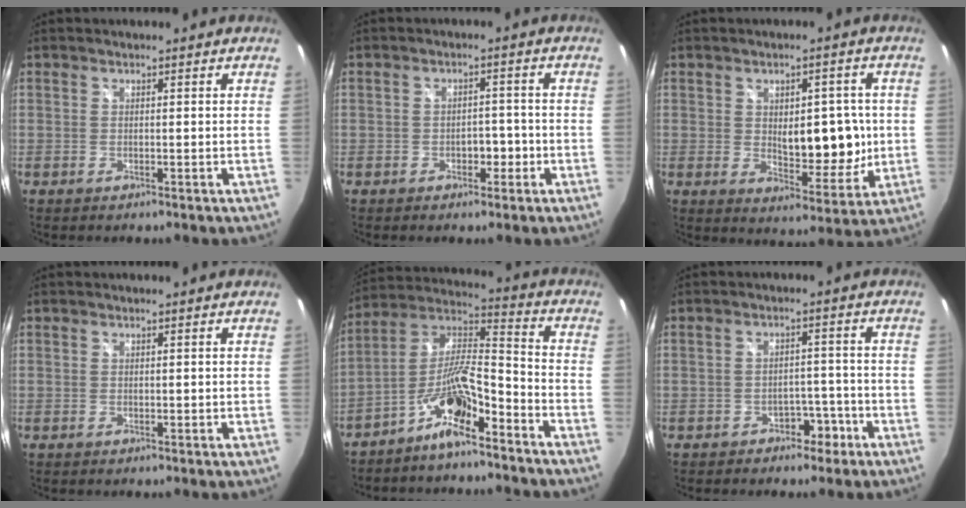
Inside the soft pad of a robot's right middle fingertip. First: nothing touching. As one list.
[{"total": 2.5, "force": [-0.9, 2.0, 1.2], "torque": [-0.019, 0.008, -0.011]}, {"total": 9.9, "force": [0.8, 5.3, 8.3], "torque": [-0.114, -0.008, 0.024]}, {"total": 0.6, "force": [0.6, 0.0, 0.0], "torque": [0.004, 0.002, 0.009]}, {"total": 10.3, "force": [-7.1, 1.6, 7.2], "torque": [-0.151, 0.018, -0.133]}, {"total": 3.6, "force": [-2.2, 2.6, 1.2], "torque": [-0.020, 0.016, -0.022]}]